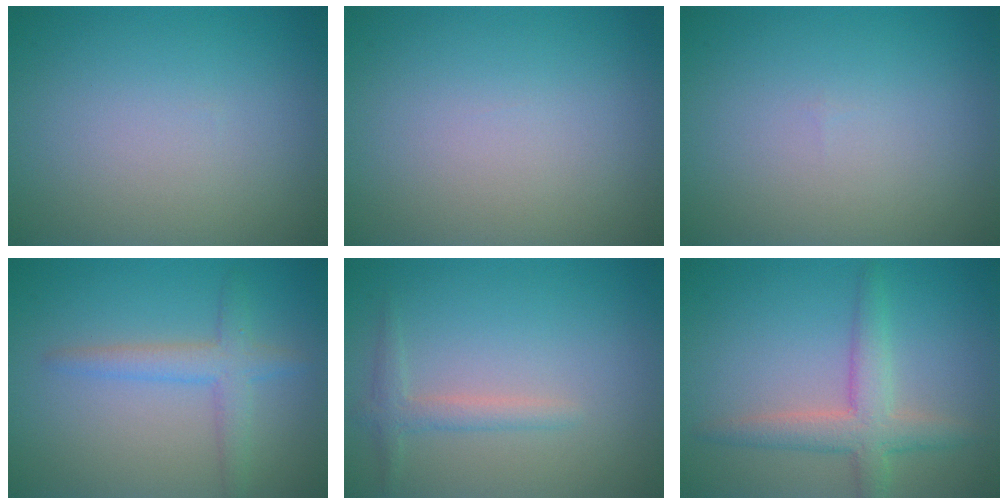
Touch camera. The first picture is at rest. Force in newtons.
{"total": 0.0}
{"total": 0.0}
{"total": 2.8, "press": 2.8, "slide": 0.1}
{"total": 1.8, "press": 1.7, "slide": 0.1}
{"total": 3.9, "press": 3.9, "slide": 0.1}